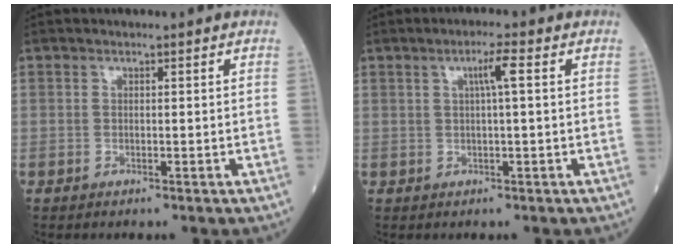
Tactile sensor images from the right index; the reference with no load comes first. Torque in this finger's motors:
{"motor_torque": [0.29, 0.04, 0.06, 0.02]}